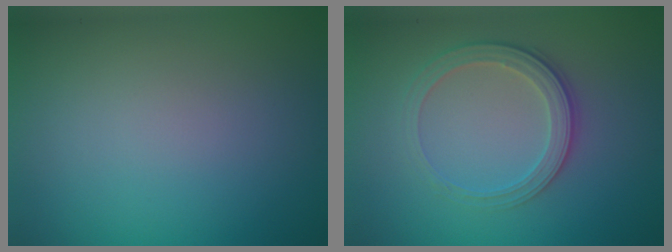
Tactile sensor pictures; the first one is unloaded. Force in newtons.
{"total": 2.8, "press": 2.7, "slide": 0.8}